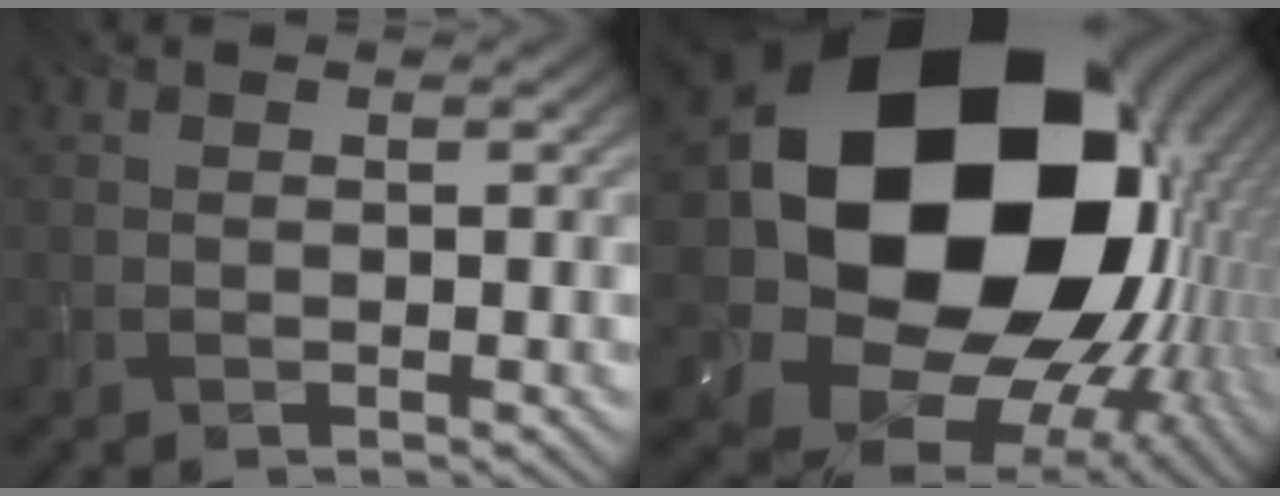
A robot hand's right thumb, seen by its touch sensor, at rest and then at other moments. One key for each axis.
{"total": 24.1, "fx": 3.4, "fy": 18.4, "fz": 15.2, "tx": -0.322, "ty": -0.088, "tz": 0.108}